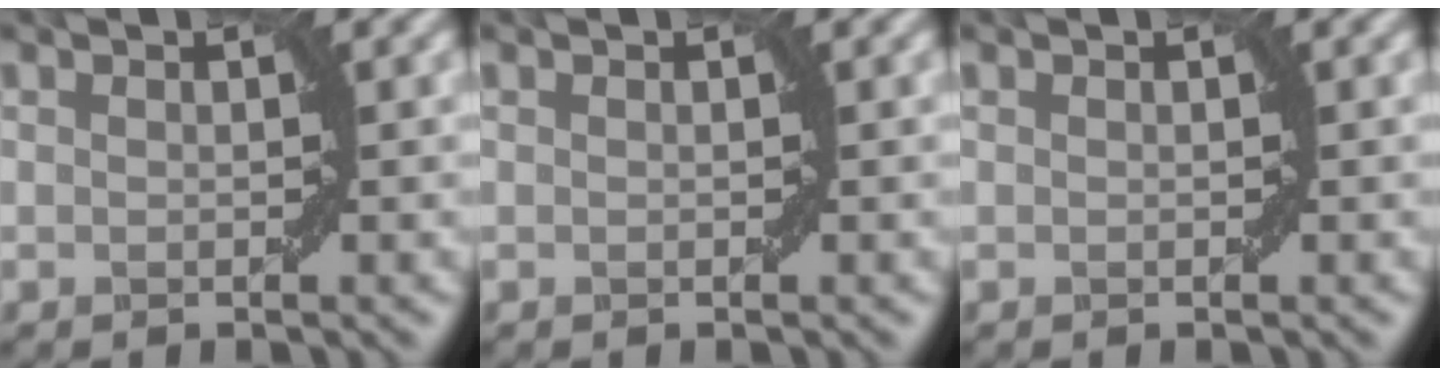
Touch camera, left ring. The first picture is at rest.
{"total": 0.0}
{"total": 0.0}